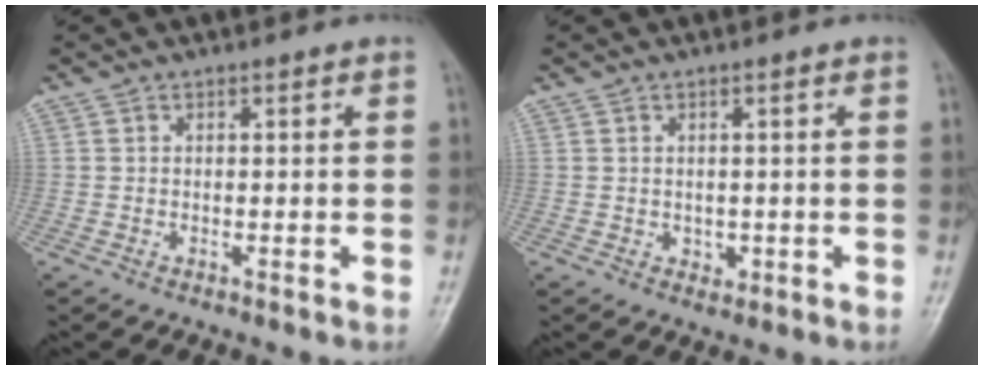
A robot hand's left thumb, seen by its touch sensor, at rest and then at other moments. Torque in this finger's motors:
{"motor_torque": [-0.02, 0.00, 0.02, 0.01, 0.00]}